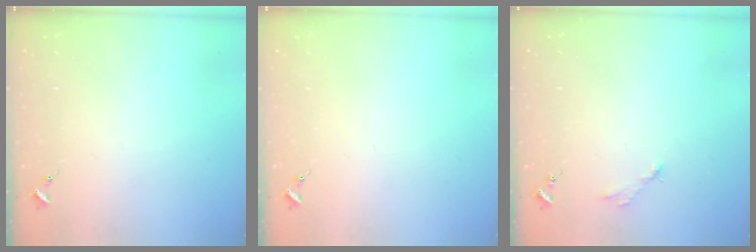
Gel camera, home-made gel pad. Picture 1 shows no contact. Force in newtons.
{"total": 0.0}
{"total": 2.8, "press": 2.8, "slide": 0.4}